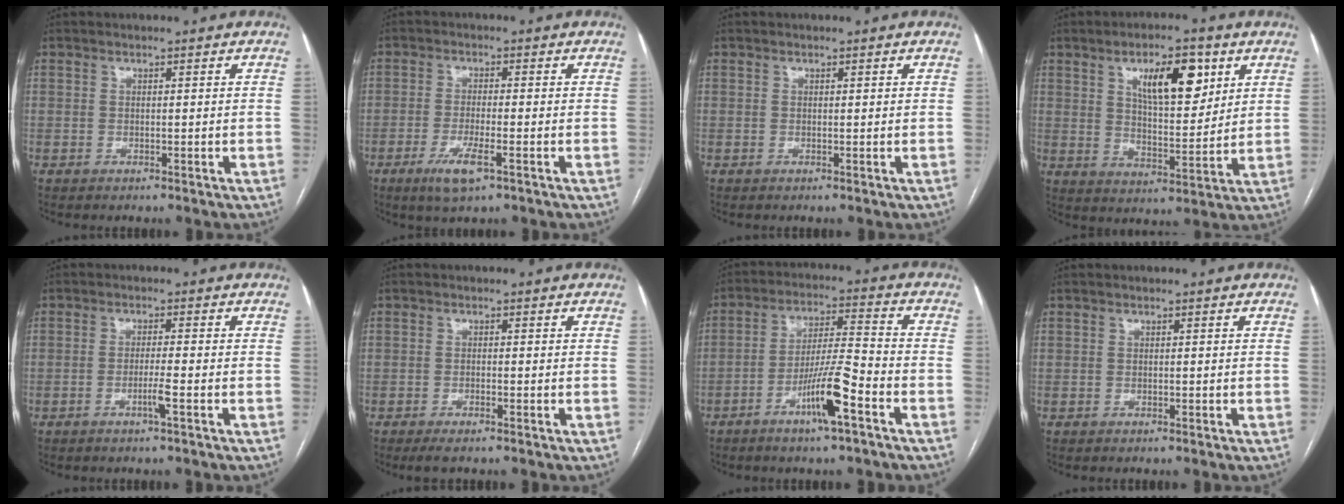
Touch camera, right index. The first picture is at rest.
{"total": 5.2, "force": [-2.6, 0.7, 4.4], "torque": [-0.089, -0.012, -0.048]}
{"total": 0.0}
{"total": 11.3, "force": [5.2, 4.0, 9.2], "torque": [-0.151, 0.006, 0.090]}
{"total": 2.5, "force": [-1.1, -0.5, 2.2], "torque": [-0.043, -0.004, -0.022]}
{"total": 2.3, "force": [-1.6, 0.3, 1.6], "torque": [-0.030, -0.007, -0.029]}
{"total": 9.4, "force": [-4.8, 0.2, 8.1], "torque": [-0.152, 0.000, -0.087]}
{"total": 0.0}